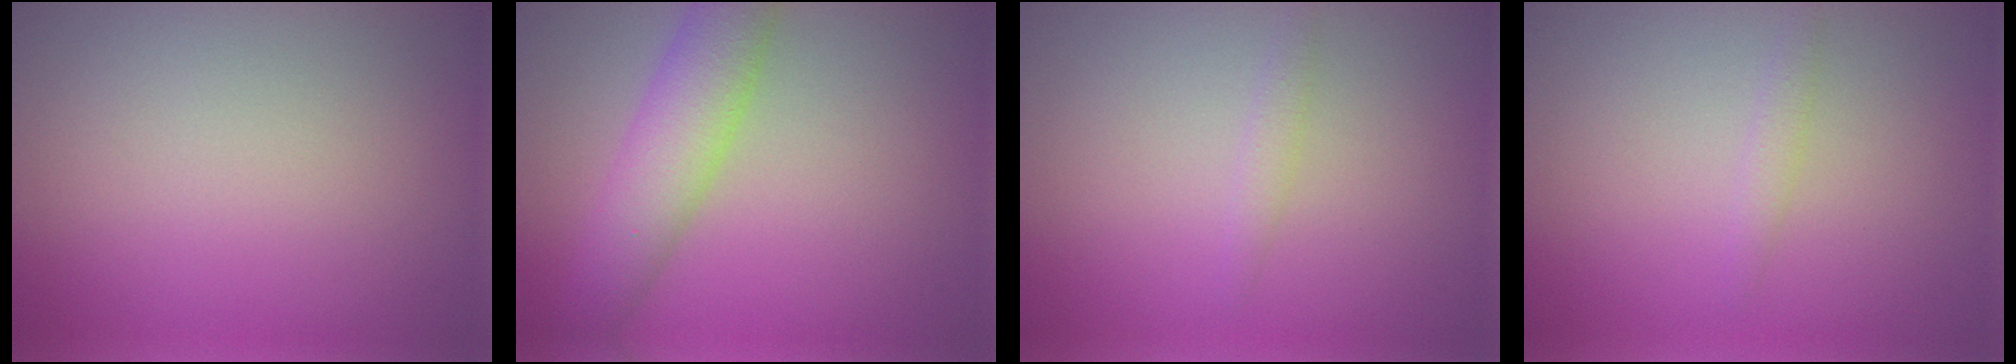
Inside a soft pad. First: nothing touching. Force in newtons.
{"total": 5.6, "press": 5.6, "slide": 0.1}
{"total": 0.5, "press": 0.5, "slide": 0.1}
{"total": 0.5, "press": 0.5, "slide": 0.1}